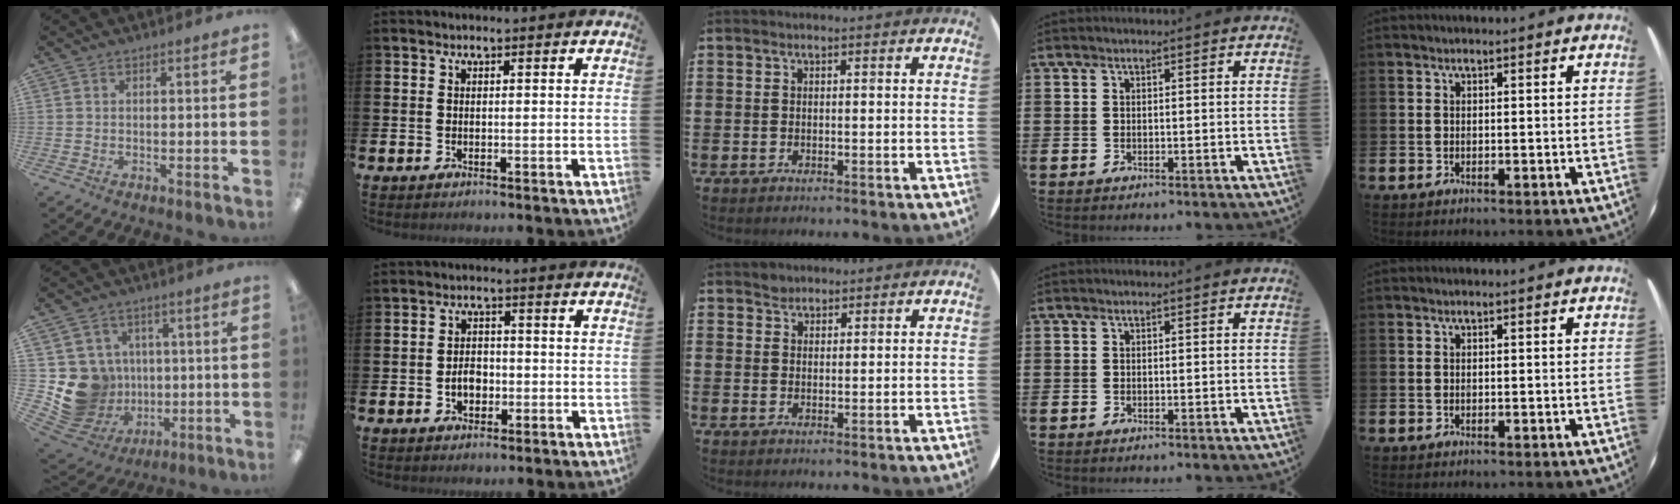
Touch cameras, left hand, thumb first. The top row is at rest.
{"thumb": {"total": 13.7, "force": [0.0, 13.3, 3.4], "torque": [-0.099, -0.008, 0.029]}, "index": {"total": 3.2, "force": [-0.8, 2.3, 2.0], "torque": [-0.022, -0.003, -0.022]}, "middle": {"total": 1.7, "force": [1.5, 0.8, -0.1], "torque": [0.009, -0.002, 0.028]}}